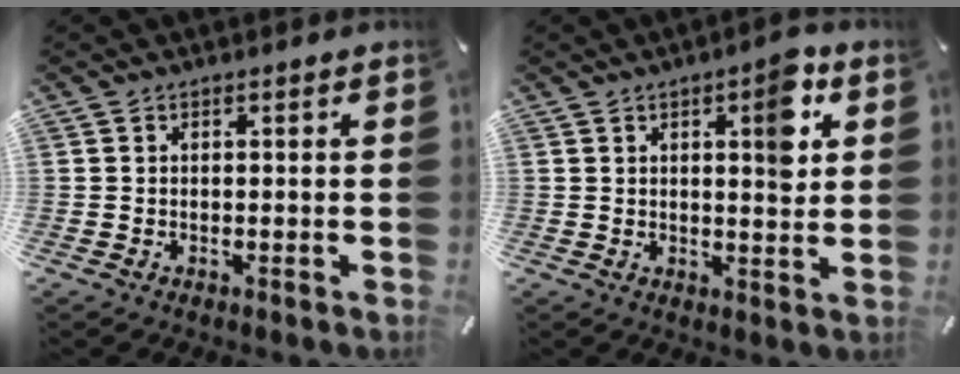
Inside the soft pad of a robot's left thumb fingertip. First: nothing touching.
{"total": 8.3, "force": [3.3, 3.1, 6.9], "torque": [-0.069, -0.025, 0.041]}